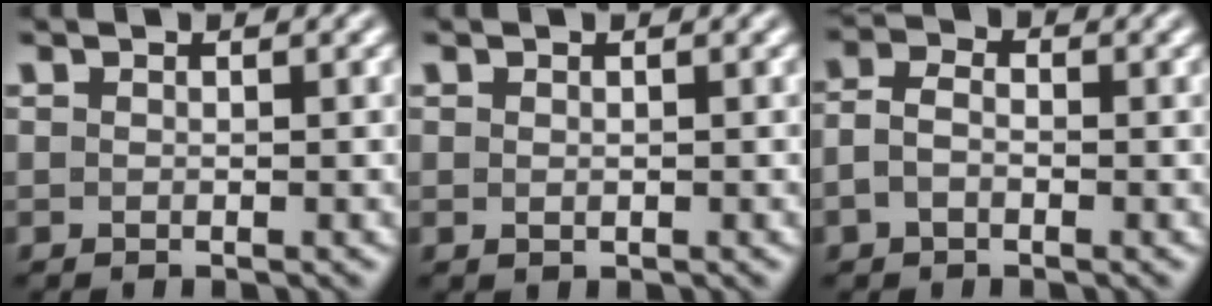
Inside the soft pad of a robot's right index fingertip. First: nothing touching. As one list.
[{"total": 0.0}, {"total": 2.9, "force": [-0.7, 2.1, 1.9], "torque": [-0.046, -0.010, -0.010]}]